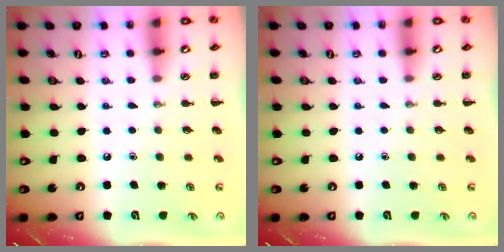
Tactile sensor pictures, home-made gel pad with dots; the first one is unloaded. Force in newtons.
{"total": 0.0}